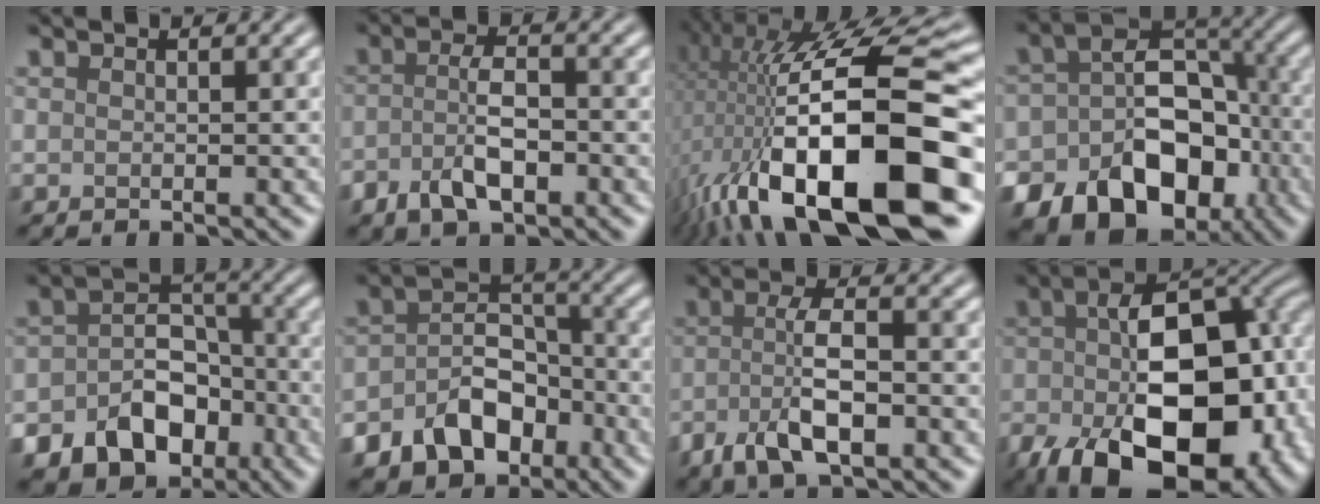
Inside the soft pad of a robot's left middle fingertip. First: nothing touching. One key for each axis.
{"total": 4.0, "fx": -1.7, "fy": 1.7, "fz": 3.2, "tx": -0.062, "ty": 0.004, "tz": -0.035}
{"total": 19.2, "fx": -3.2, "fy": 7.1, "fz": 17.5, "tx": -0.292, "ty": 0.016, "tz": -0.057}
{"total": 13.7, "fx": -6.0, "fy": 9.7, "fz": 7.6, "tx": -0.105, "ty": -0.007, "tz": -0.096}
{"total": 9.1, "fx": -4.4, "fy": 6.6, "fz": 4.5, "tx": -0.068, "ty": 0.004, "tz": -0.072}
{"total": 7.5, "fx": -4.0, "fy": 4.9, "fz": 3.9, "tx": -0.062, "ty": -0.003, "tz": -0.068}
{"total": 5.3, "fx": -2.1, "fy": 1.7, "fz": 4.6, "tx": -0.092, "ty": 0.004, "tz": -0.041}
{"total": 17.5, "fx": -4.9, "fy": 10.2, "fz": 13.4, "tx": -0.192, "ty": -0.039, "tz": -0.056}